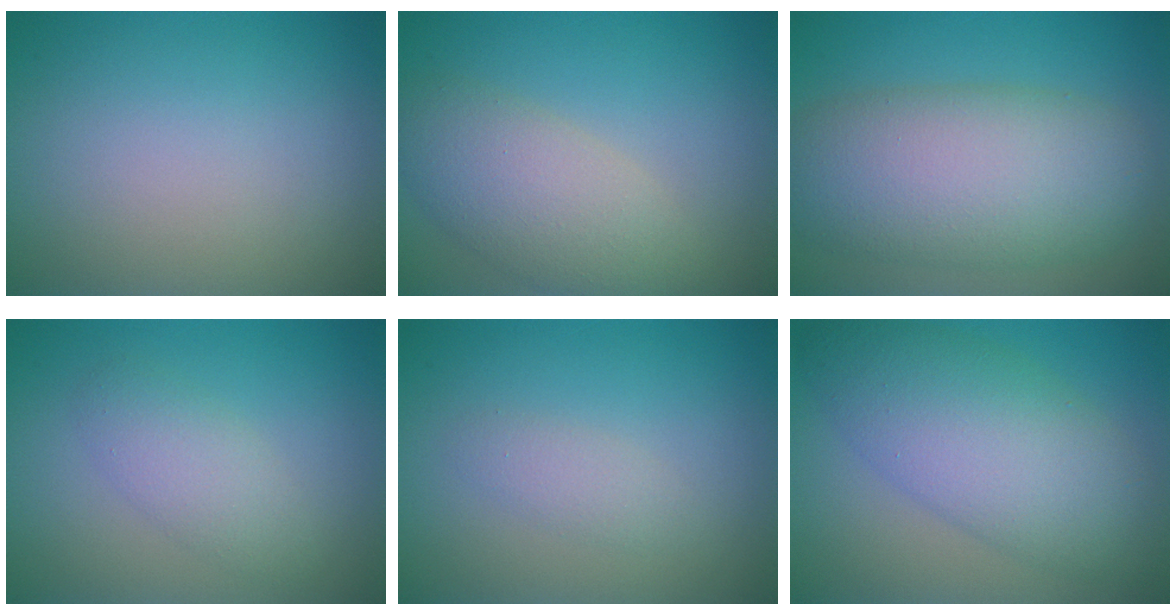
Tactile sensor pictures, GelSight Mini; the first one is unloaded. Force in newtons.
{"total": 5.5, "press": 5.5, "slide": 0.6}
{"total": 9.6, "press": 9.6, "slide": 0.5}
{"total": 2.8, "press": 2.8, "slide": 0.0}
{"total": 1.4, "press": 1.4, "slide": 0.1}
{"total": 8.2, "press": 8.2, "slide": 0.2}